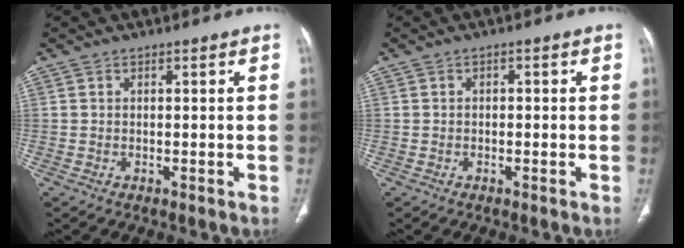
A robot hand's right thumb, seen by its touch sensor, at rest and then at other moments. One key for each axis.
{"total": 0.8, "fx": -0.1, "fy": 0.6, "fz": 0.5, "tx": -0.002, "ty": 0.003, "tz": -0.006}